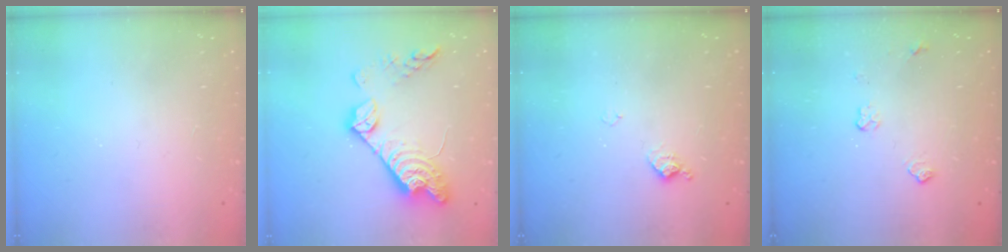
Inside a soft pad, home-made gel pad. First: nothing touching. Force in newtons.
{"total": 17.5, "press": 17.5, "slide": 1.2}
{"total": 6.7, "press": 6.7, "slide": 0.8}
{"total": 4.6, "press": 4.5, "slide": 0.6}